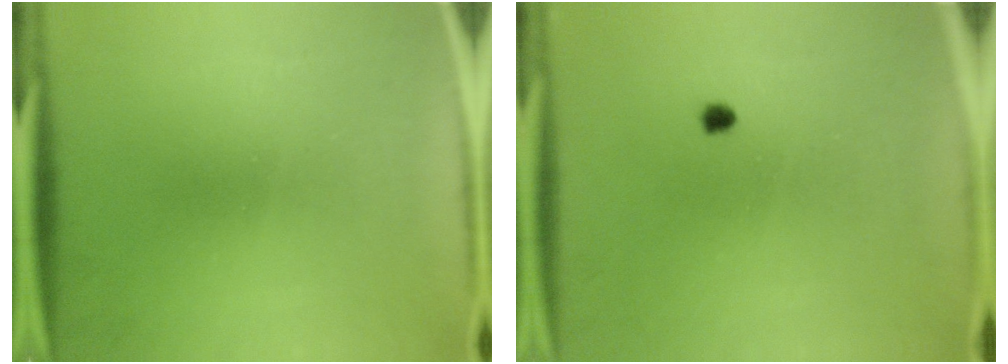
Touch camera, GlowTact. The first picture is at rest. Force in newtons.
{"total": 0.9}